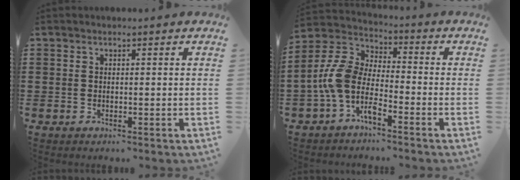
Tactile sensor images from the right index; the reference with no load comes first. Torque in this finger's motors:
{"motor_torque": [1.08, 1.06, 0.35, 0.21]}